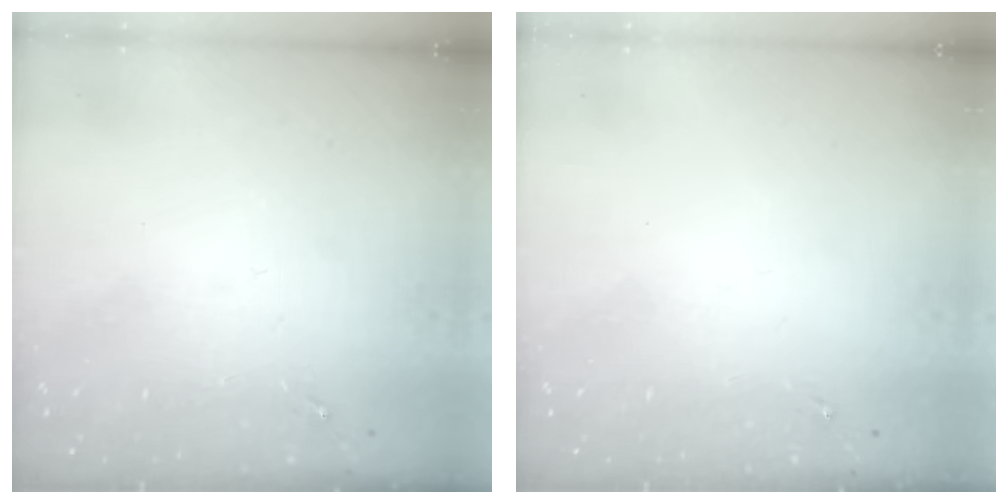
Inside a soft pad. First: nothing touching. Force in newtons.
{"total": 0.0}